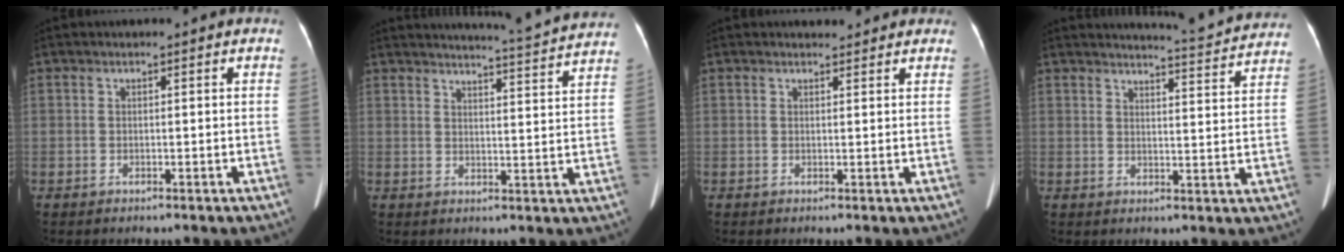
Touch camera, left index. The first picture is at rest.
{"total": 13.9, "force": [13.4, -1.0, 3.5], "torque": [-0.060, -0.040, 0.153]}
{"total": 2.8, "force": [2.6, 1.0, 0.6], "torque": [-0.007, 0.008, 0.027]}
{"total": 11.0, "force": [10.8, -0.2, 2.0], "torque": [-0.030, -0.027, 0.120]}